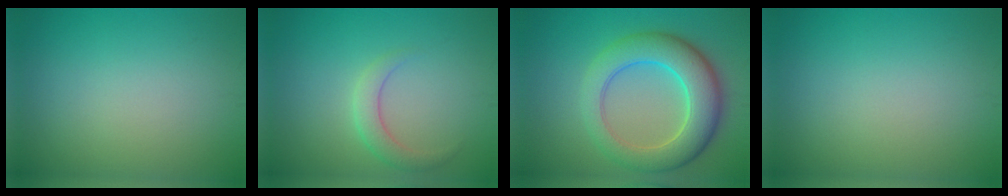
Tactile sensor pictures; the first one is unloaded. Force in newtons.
{"total": 2.2, "press": 2.2, "slide": 0.2}
{"total": 8.0, "press": 8.0, "slide": 0.3}
{"total": 0.0}